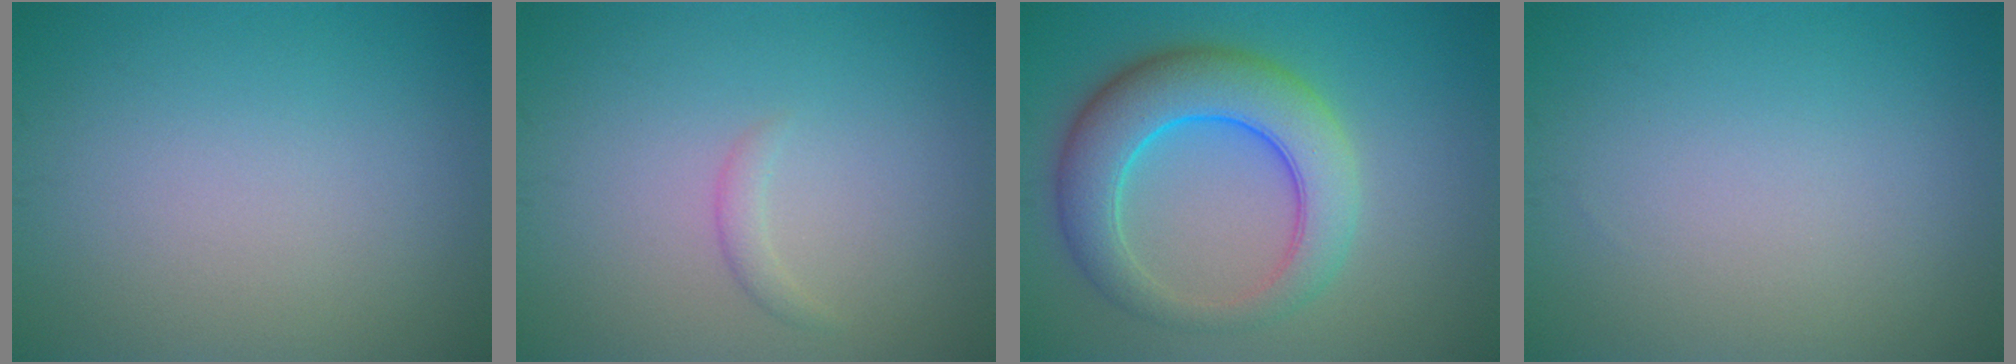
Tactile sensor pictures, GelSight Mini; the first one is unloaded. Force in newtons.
{"total": 1.0, "press": 1.0, "slide": 0.1}
{"total": 7.6, "press": 7.6, "slide": 0.2}
{"total": 0.0}